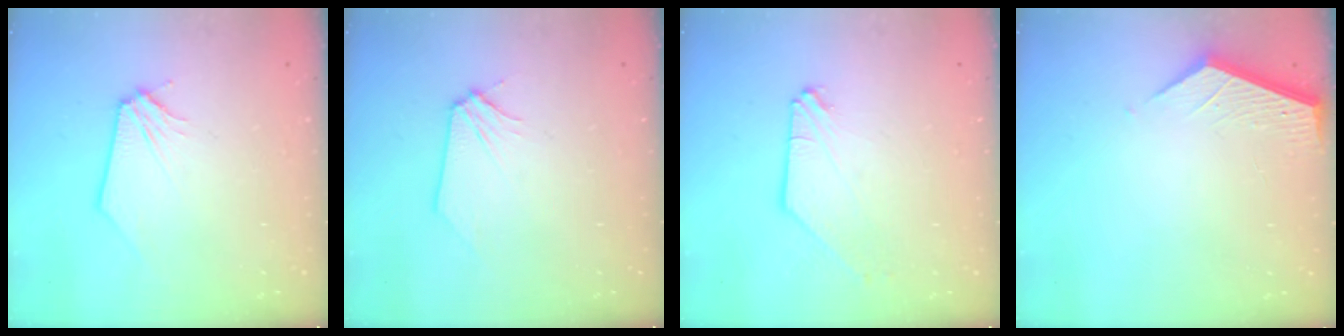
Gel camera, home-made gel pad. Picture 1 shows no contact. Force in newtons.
{"total": 0.0}
{"total": 0.0}
{"total": 4.4, "press": 4.4, "slide": 0.1}